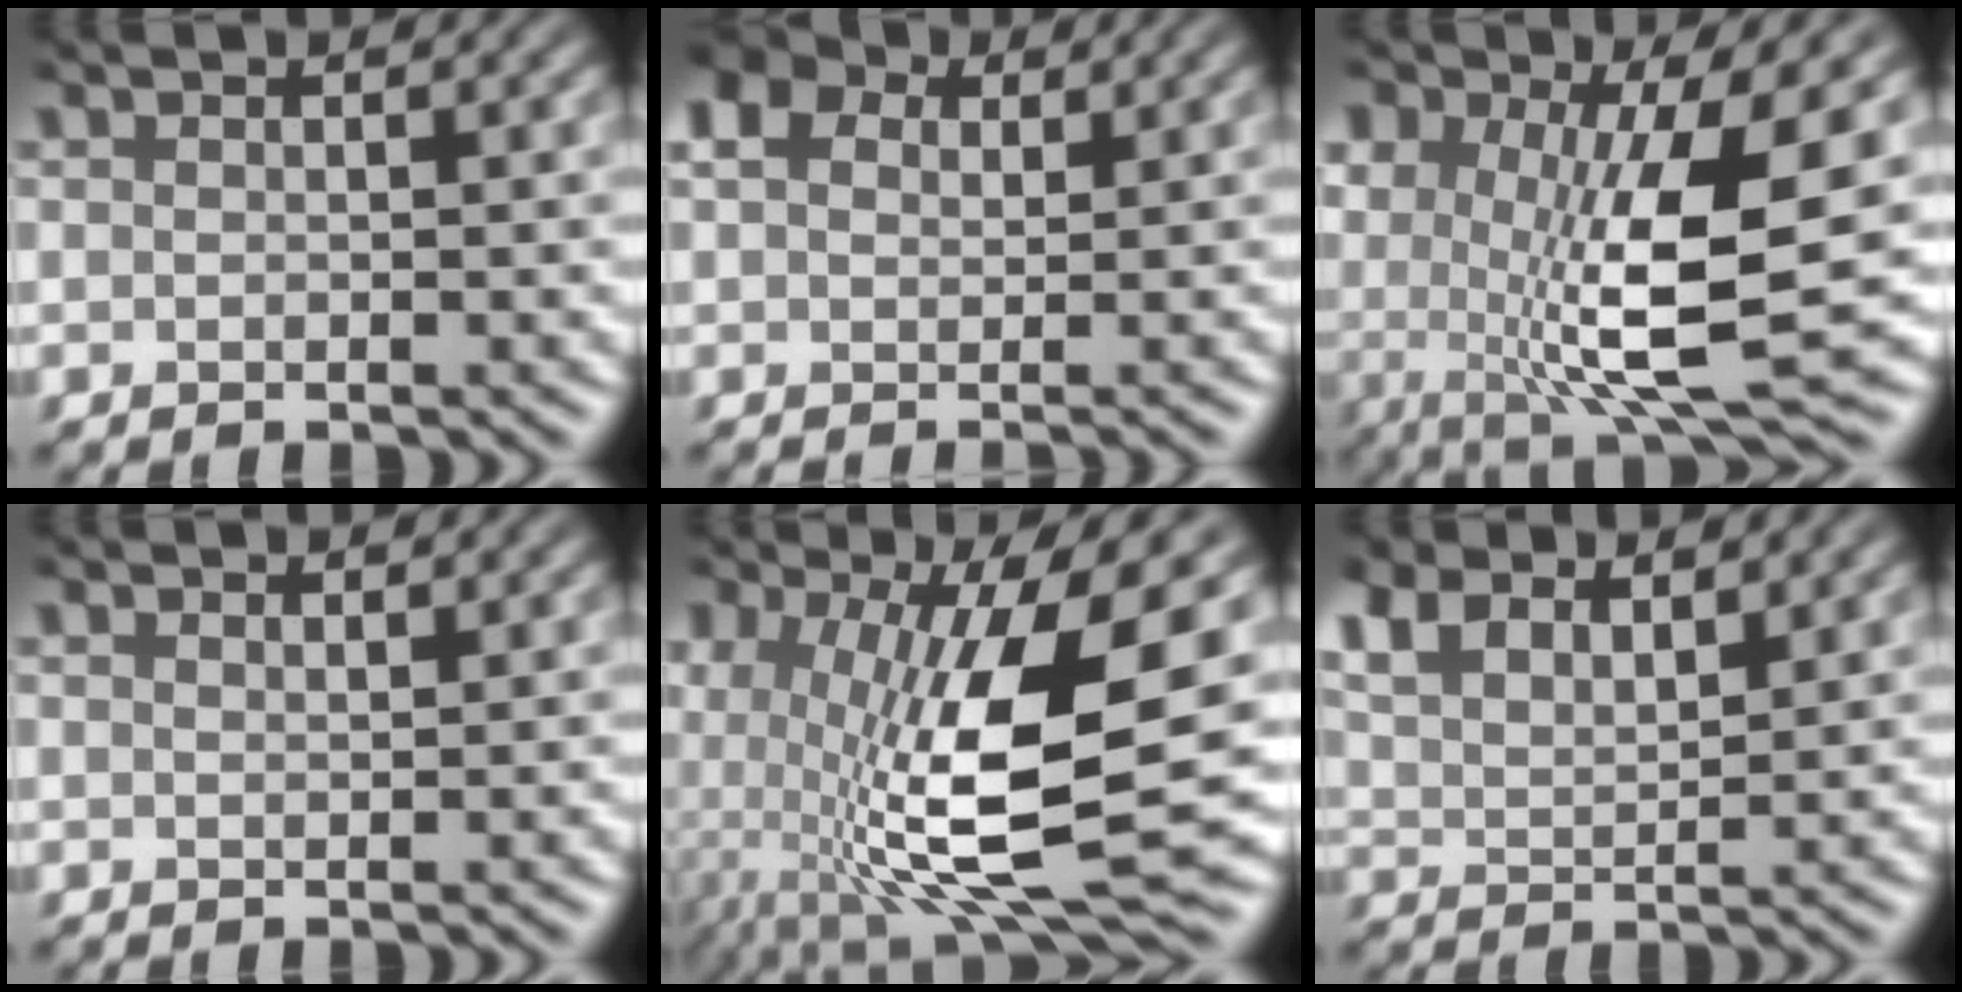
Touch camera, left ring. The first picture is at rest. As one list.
[{"total": 3.4, "force": [1.4, 2.4, 2.0], "torque": [-0.033, 0.003, 0.020]}, {"total": 10.5, "force": [0.1, 3.9, 9.8], "torque": [-0.174, -0.025, 0.008]}, {"total": 0.6, "force": [0.6, 0.1, 0.2], "torque": [-0.001, -0.001, 0.012]}, {"total": 13.5, "force": [-2.1, 4.9, 12.4], "torque": [-0.235, -0.018, -0.037]}, {"total": 5.8, "force": [4.0, 2.7, 3.3], "torque": [-0.075, 0.010, 0.070]}]